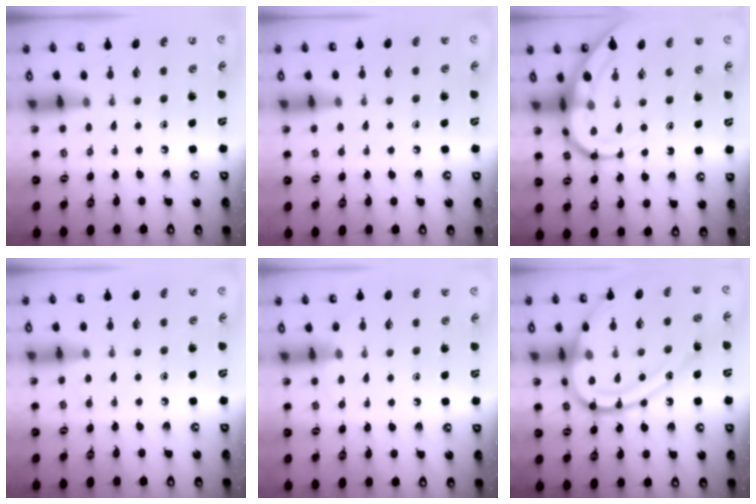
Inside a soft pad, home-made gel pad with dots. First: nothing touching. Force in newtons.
{"total": 2.5, "press": 2.4, "slide": 0.3}
{"total": 10.4, "press": 10.4, "slide": 1.0}
{"total": 5.4, "press": 5.4, "slide": 0.7}
{"total": 2.7, "press": 2.7, "slide": 0.3}
{"total": 21.7, "press": 21.6, "slide": 1.7}